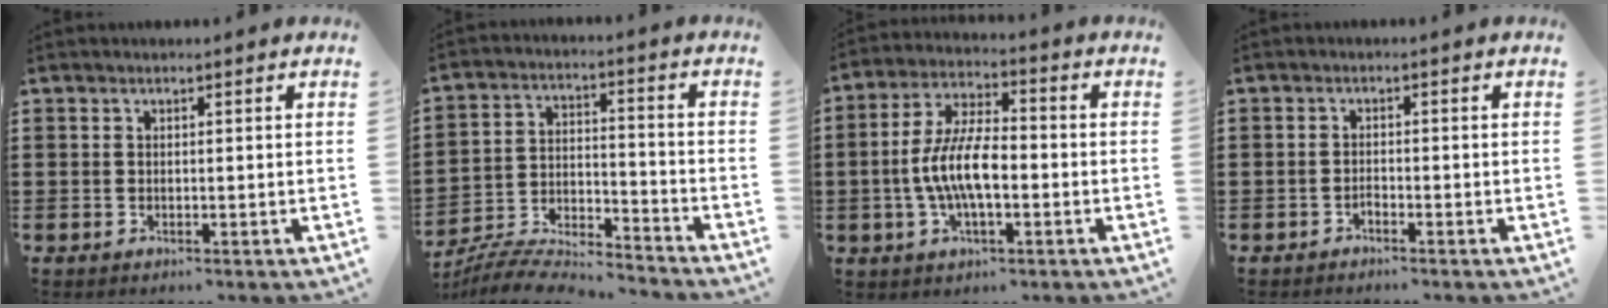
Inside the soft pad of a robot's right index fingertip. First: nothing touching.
{"total": 6.5, "force": [-6.3, 0.7, 1.5], "torque": [-0.040, -0.006, -0.128]}
{"total": 9.3, "force": [-1.8, 3.8, 8.3], "torque": [-0.183, -0.004, -0.039]}
{"total": 1.0, "force": [-1.0, 0.2, 0.2], "torque": [-0.007, -0.001, -0.019]}